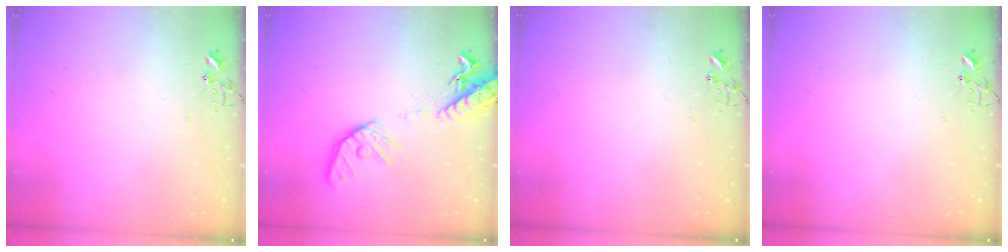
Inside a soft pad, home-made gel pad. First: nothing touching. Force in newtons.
{"total": 16.0, "press": 15.8, "slide": 2.5}
{"total": 0.0}
{"total": 0.0}